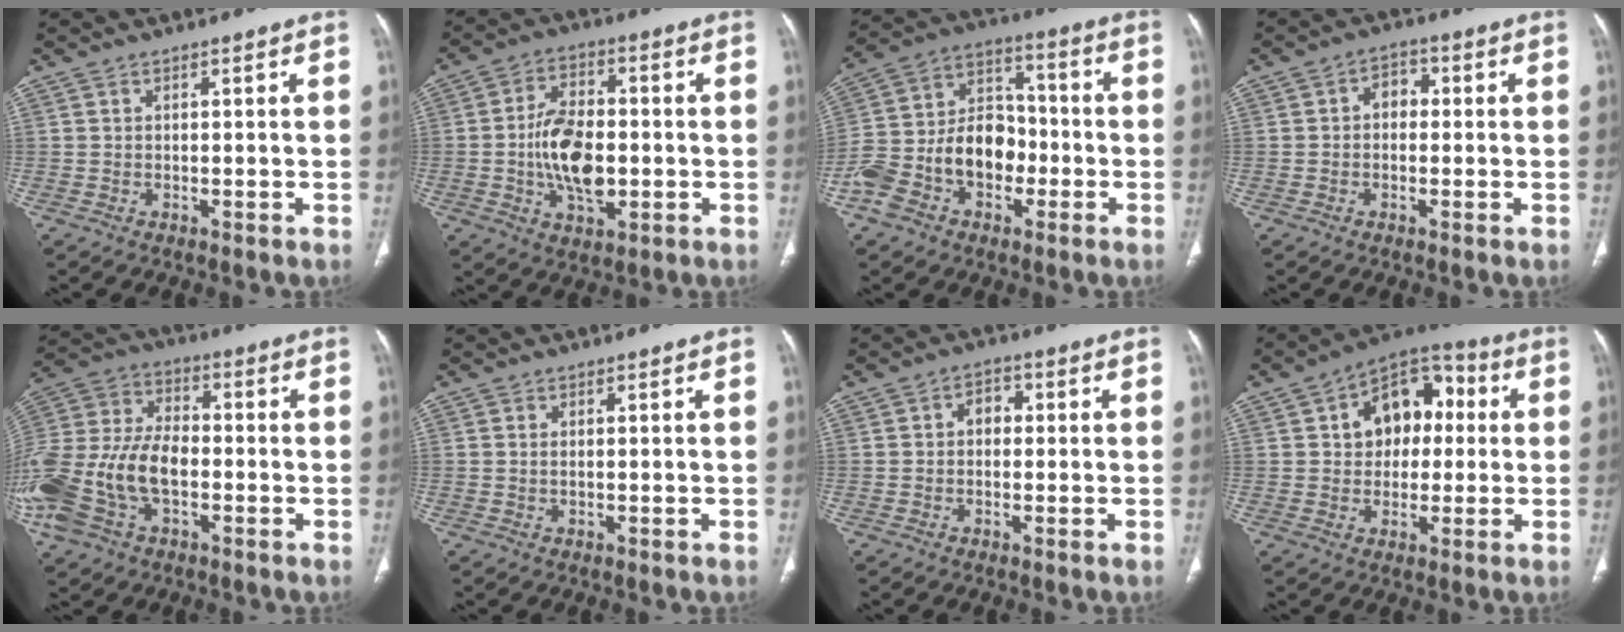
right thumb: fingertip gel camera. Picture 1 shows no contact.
{"total": 12.4, "force": [-1.4, 7.1, 10.0], "torque": [-0.165, 0.011, -0.026]}
{"total": 16.3, "force": [-5.1, 11.5, 10.2], "torque": [-0.166, 0.061, -0.097]}
{"total": 3.9, "force": [0.1, 2.9, 2.6], "torque": [-0.023, 0.015, -0.009]}
{"total": 21.2, "force": [-5.2, 13.1, 15.8], "torque": [-0.369, 0.024, -0.094]}
{"total": 0.6, "force": [0.1, 0.3, 0.6], "torque": [-0.016, 0.001, 0.004]}
{"total": 3.4, "force": [0.2, 2.5, 2.3], "torque": [-0.022, 0.012, -0.005]}
{"total": 13.4, "force": [2.4, 9.4, 9.2], "torque": [-0.089, 0.026, 0.027]}